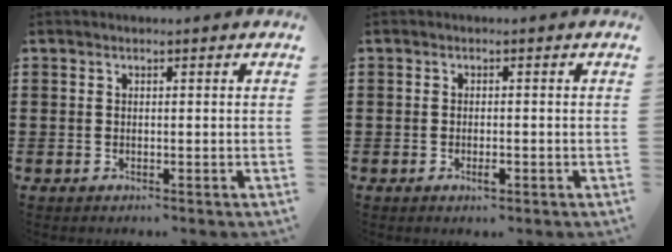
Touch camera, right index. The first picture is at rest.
{"total": 1.6, "force": [-0.7, 0.4, 1.3], "torque": [-0.024, -0.003, -0.012]}